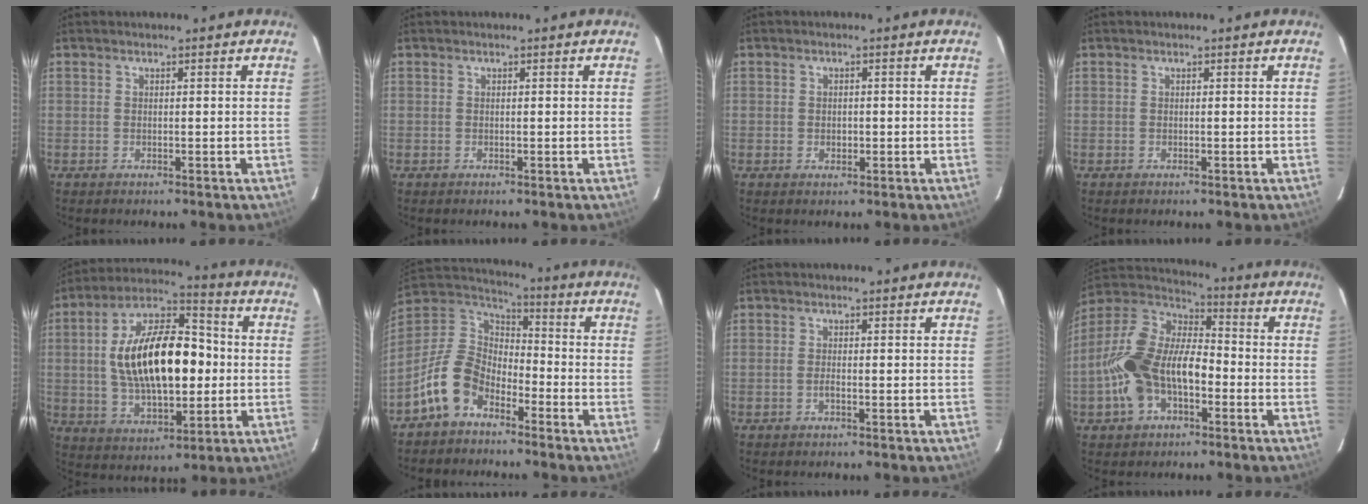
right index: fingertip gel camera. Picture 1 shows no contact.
{"total": 0.0}
{"total": 1.7, "force": [-0.3, 1.5, 0.7], "torque": [-0.011, 0.003, -0.004]}
{"total": 0.0}
{"total": 21.0, "force": [0.3, 10.5, 18.2], "torque": [-0.331, 0.022, 0.010]}
{"total": 11.7, "force": [-6.9, 7.2, 6.1], "torque": [-0.136, 0.021, -0.138]}
{"total": 1.0, "force": [-0.5, 0.2, 0.8], "torque": [-0.019, 0.001, -0.010]}
{"total": 17.3, "force": [-5.0, 10.1, 13.1], "torque": [-0.268, 0.013, -0.096]}